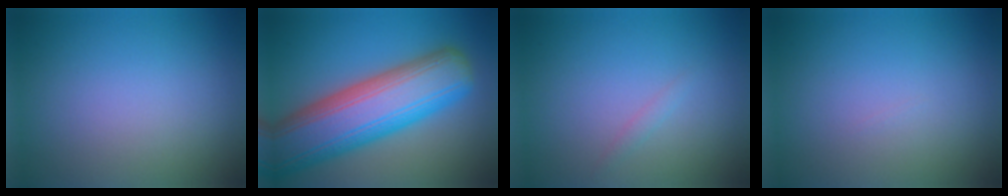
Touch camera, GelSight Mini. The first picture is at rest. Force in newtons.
{"total": 12.5, "press": 12.4, "slide": 0.7}
{"total": 0.7, "press": 0.7, "slide": 0.1}
{"total": 0.0}